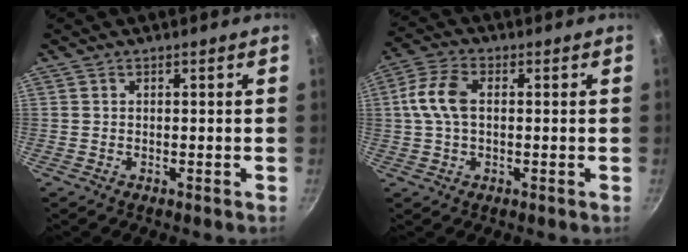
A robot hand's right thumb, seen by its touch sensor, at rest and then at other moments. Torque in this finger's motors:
{"motor_torque": [-0.23, 0.99, 0.27, -0.17, 0.17]}